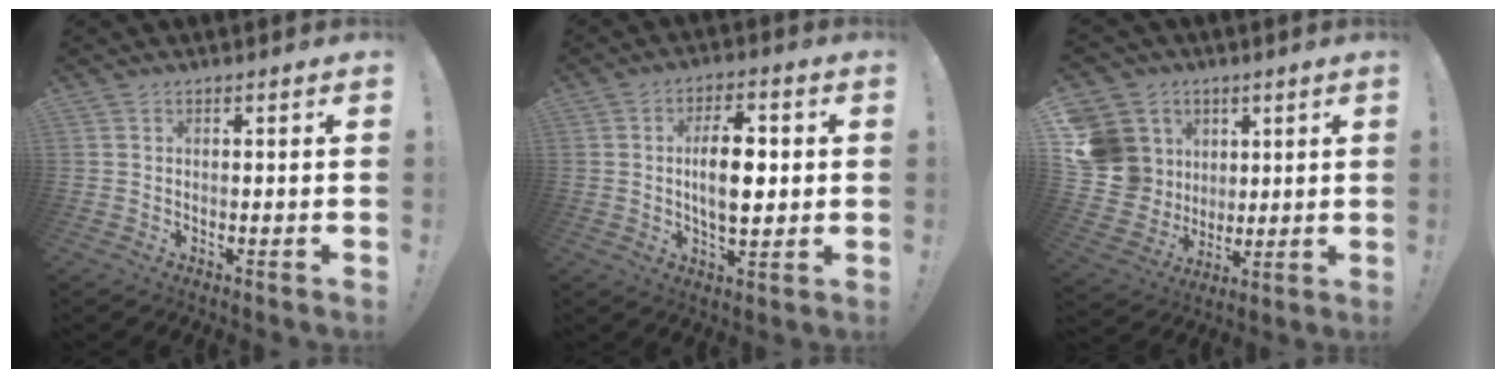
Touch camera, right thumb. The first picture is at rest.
{"total": 11.3, "force": [0.5, 5.7, 9.7], "torque": [-0.167, 0.002, 0.001]}
{"total": 15.4, "force": [3.6, 14.0, 5.2], "torque": [-0.092, -0.010, 0.100]}